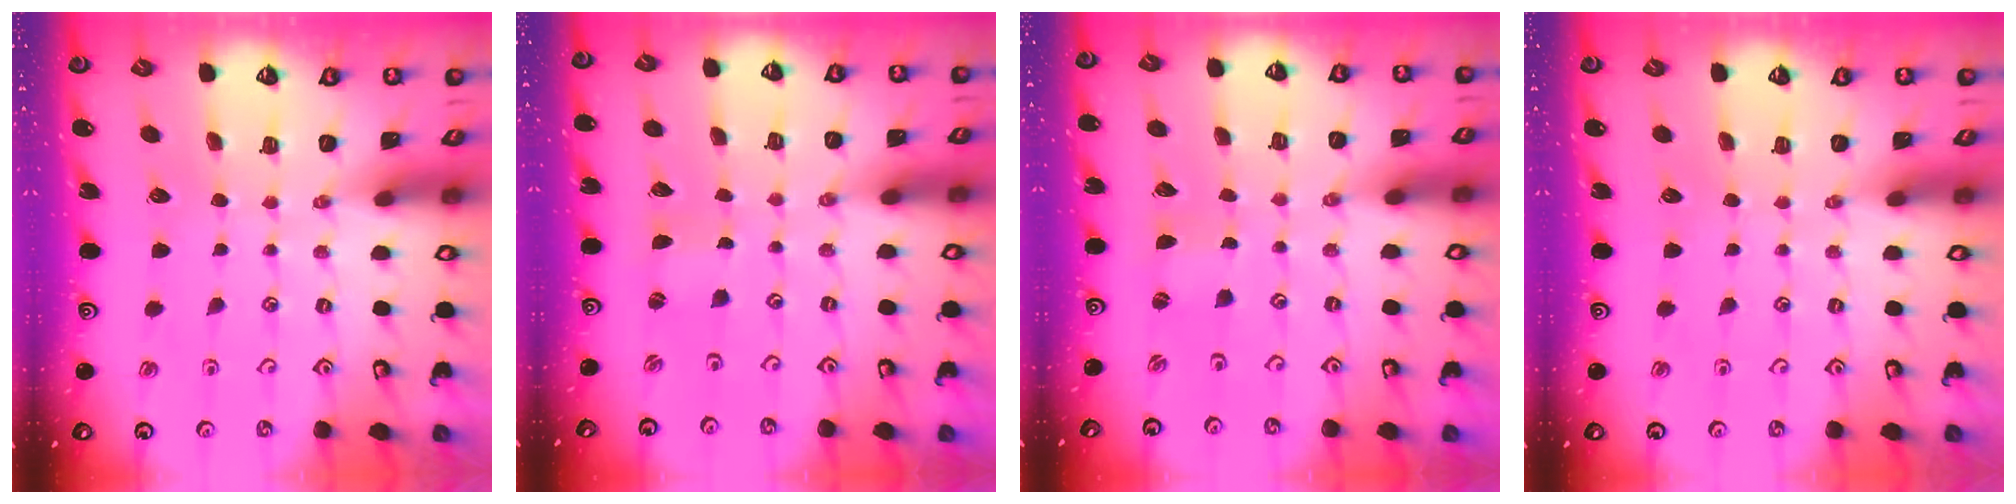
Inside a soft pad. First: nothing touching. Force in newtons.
{"total": 0.6, "press": 0.6, "slide": 0.0}
{"total": 0.6, "press": 0.6, "slide": 0.0}
{"total": 0.0}